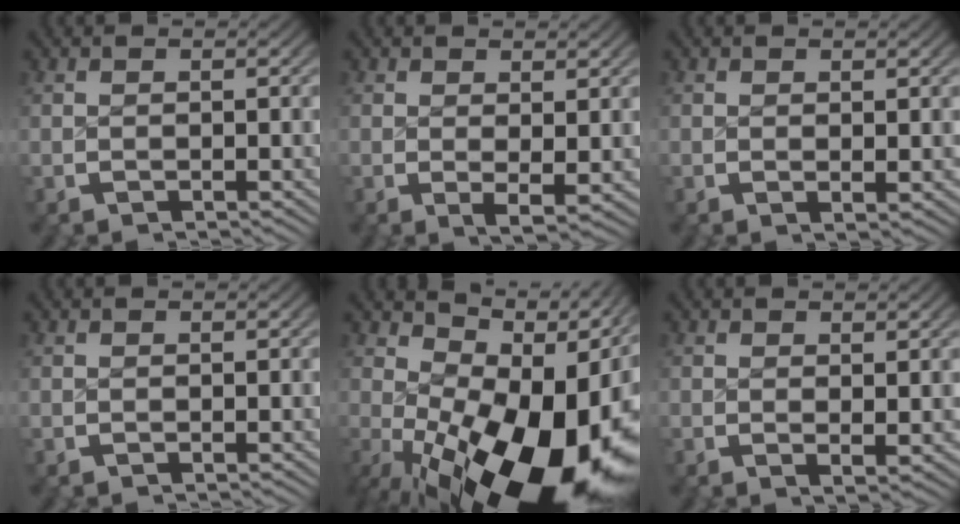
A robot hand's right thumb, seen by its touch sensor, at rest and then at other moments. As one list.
[{"total": 2.0, "force": [0.4, 1.0, 1.7], "torque": [-0.030, -0.013, 0.011]}, {"total": 0.8, "force": [0.5, 0.3, 0.5], "torque": [-0.004, -0.004, 0.010]}, {"total": 0.0}, {"total": 20.6, "force": [-3.0, 12.1, 16.4], "torque": [-0.260, -0.066, -0.005]}, {"total": 1.1, "force": [0.6, 0.4, 0.8], "torque": [-0.008, -0.006, 0.014]}]